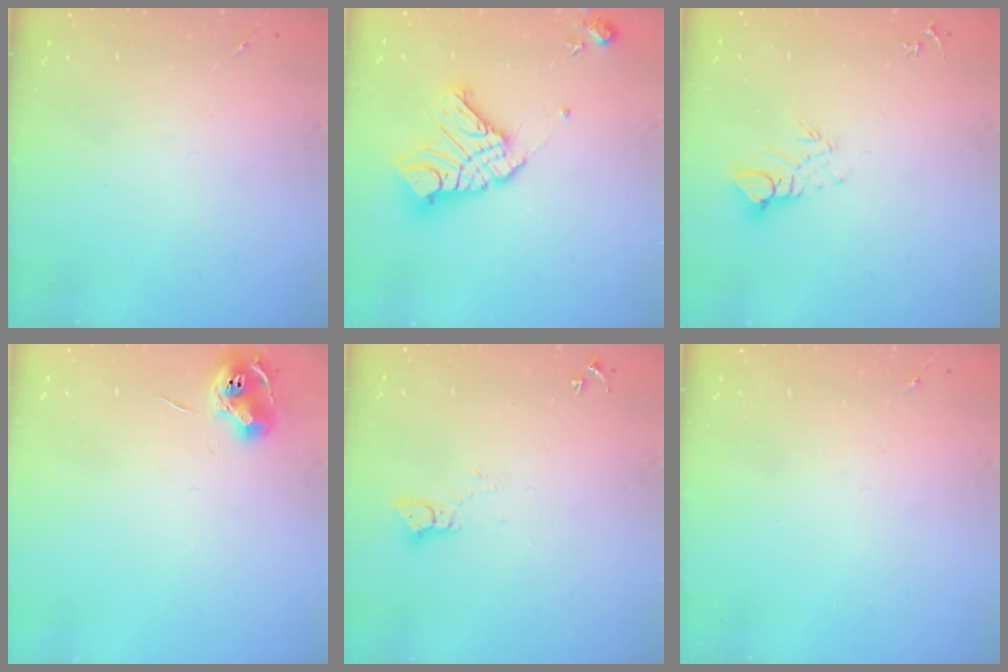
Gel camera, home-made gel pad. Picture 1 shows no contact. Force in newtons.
{"total": 15.8, "press": 15.7, "slide": 1.9}
{"total": 6.2, "press": 6.2, "slide": 0.5}
{"total": 8.7, "press": 8.7, "slide": 0.4}
{"total": 3.3, "press": 3.3, "slide": 0.3}
{"total": 0.0}